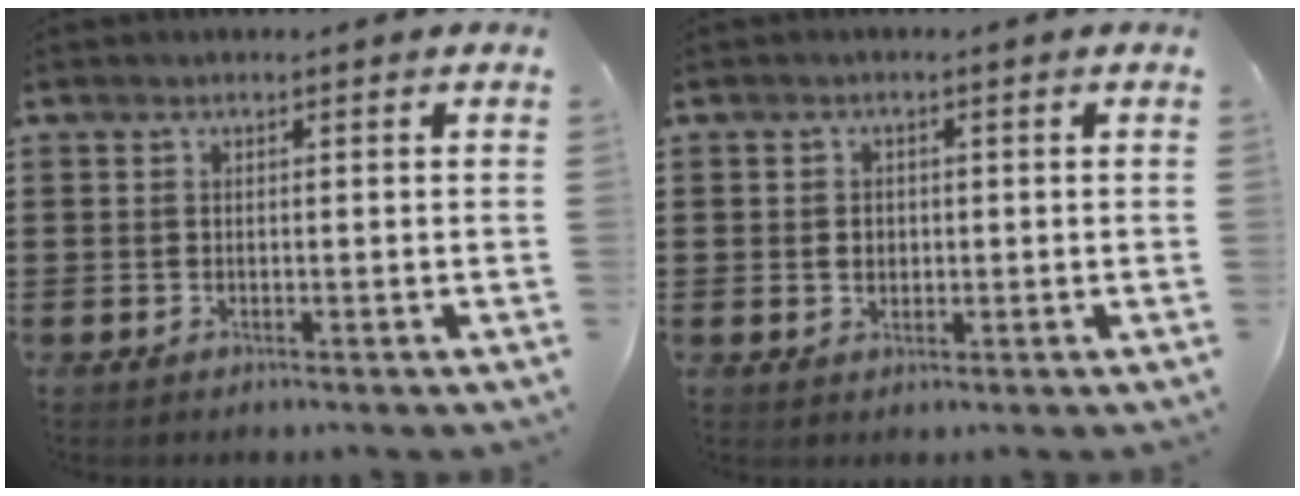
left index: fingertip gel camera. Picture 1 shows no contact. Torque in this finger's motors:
{"motor_torque": [0.56, 0.04, 0.24, 0.02]}